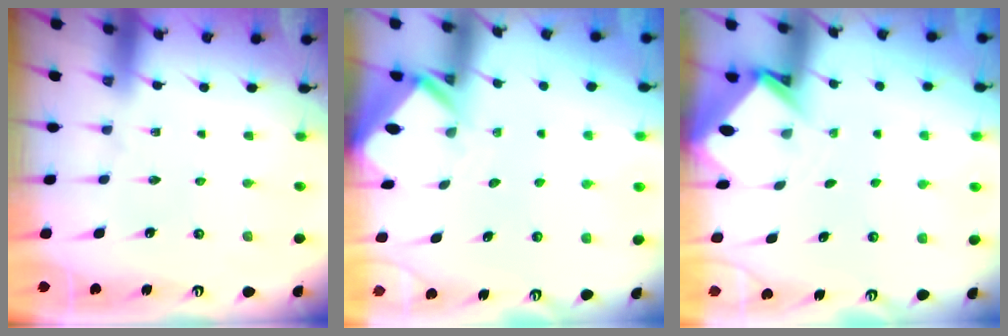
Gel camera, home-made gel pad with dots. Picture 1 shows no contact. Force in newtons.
{"total": 2.9, "press": 2.9, "slide": 0.2}
{"total": 2.9, "press": 2.9, "slide": 0.2}